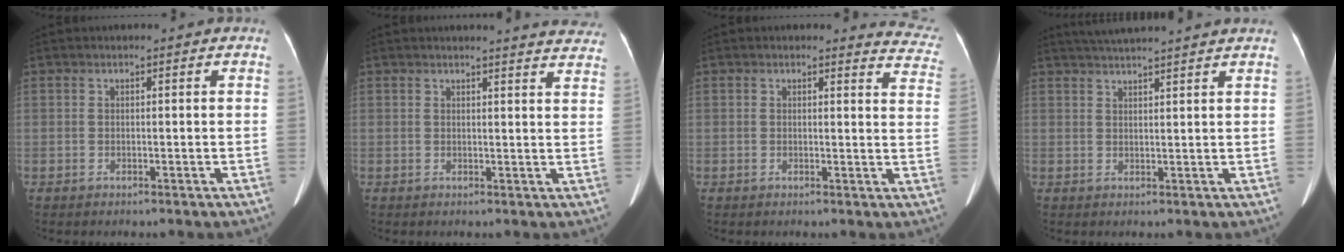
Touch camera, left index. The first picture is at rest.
{"total": 11.8, "force": [11.4, 1.1, 2.7], "torque": [-0.010, -0.043, 0.098]}
{"total": 6.7, "force": [6.5, 1.7, -0.2], "torque": [0.037, -0.050, 0.025]}
{"total": 8.3, "force": [7.5, -0.9, 3.3], "torque": [-0.056, 0.029, 0.105]}